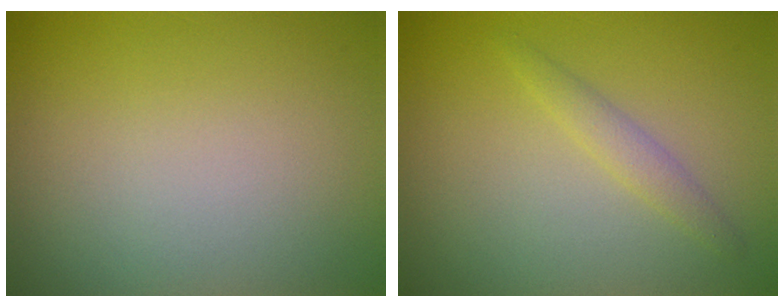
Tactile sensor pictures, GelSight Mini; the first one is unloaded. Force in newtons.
{"total": 1.4, "press": 1.4, "slide": 0.1}